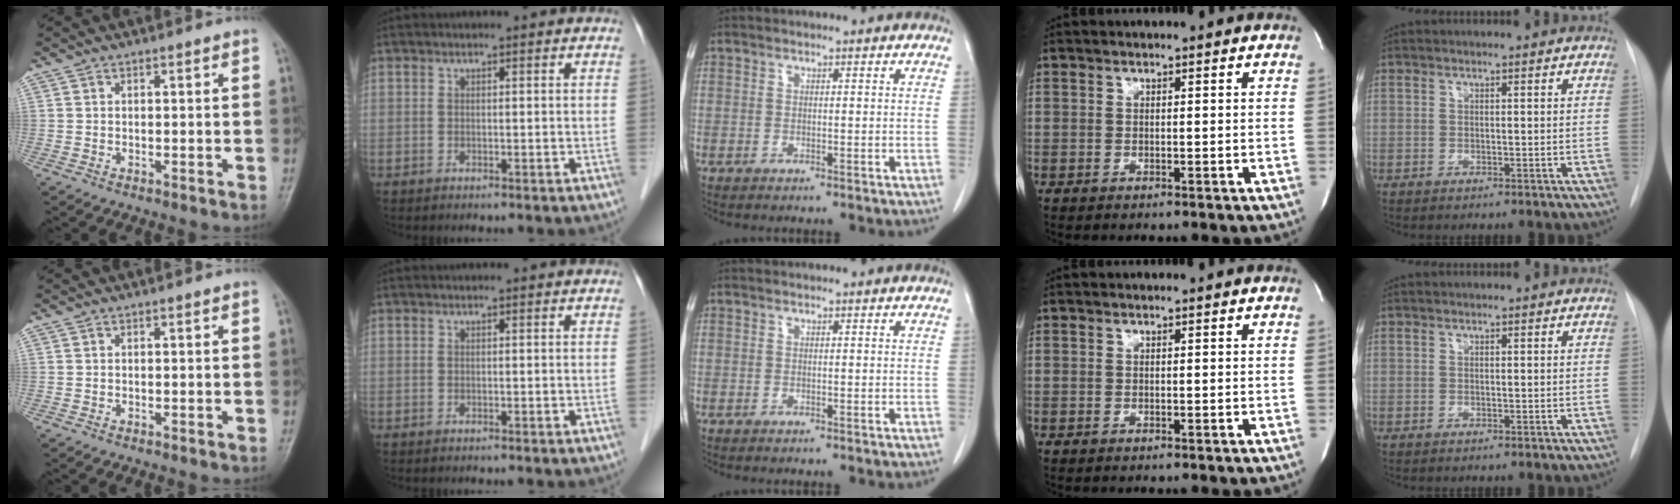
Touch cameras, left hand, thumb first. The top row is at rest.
{}